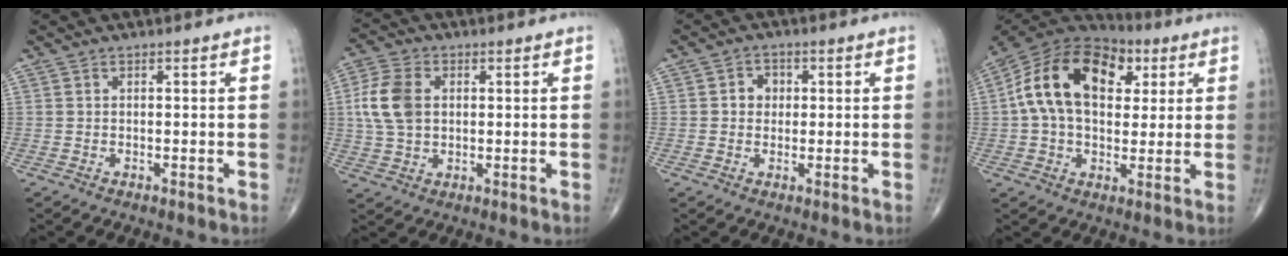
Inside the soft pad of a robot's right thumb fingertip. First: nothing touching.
{"total": 9.3, "force": [1.3, 6.4, 6.6], "torque": [-0.136, 0.007, 0.027]}
{"total": 3.4, "force": [0.4, 3.0, 1.5], "torque": [-0.003, 0.006, 0.002]}
{"total": 20.4, "force": [4.8, 13.2, 14.8], "torque": [-0.249, 0.021, 0.072]}